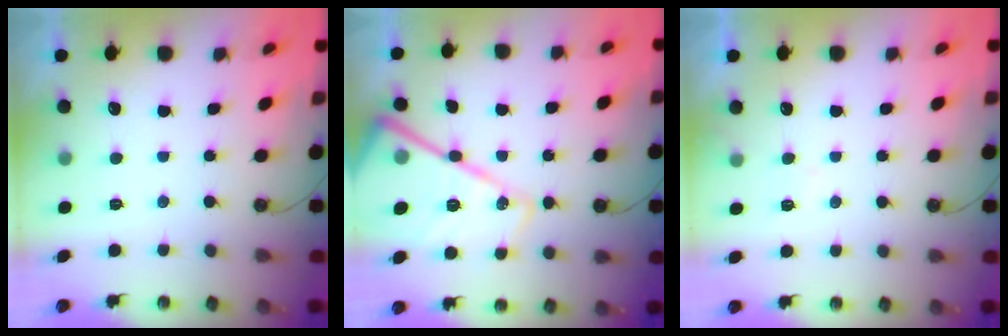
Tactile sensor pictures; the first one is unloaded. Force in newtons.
{"total": 24.3, "press": 24.2, "slide": 2.5}
{"total": 4.4, "press": 4.3, "slide": 0.7}